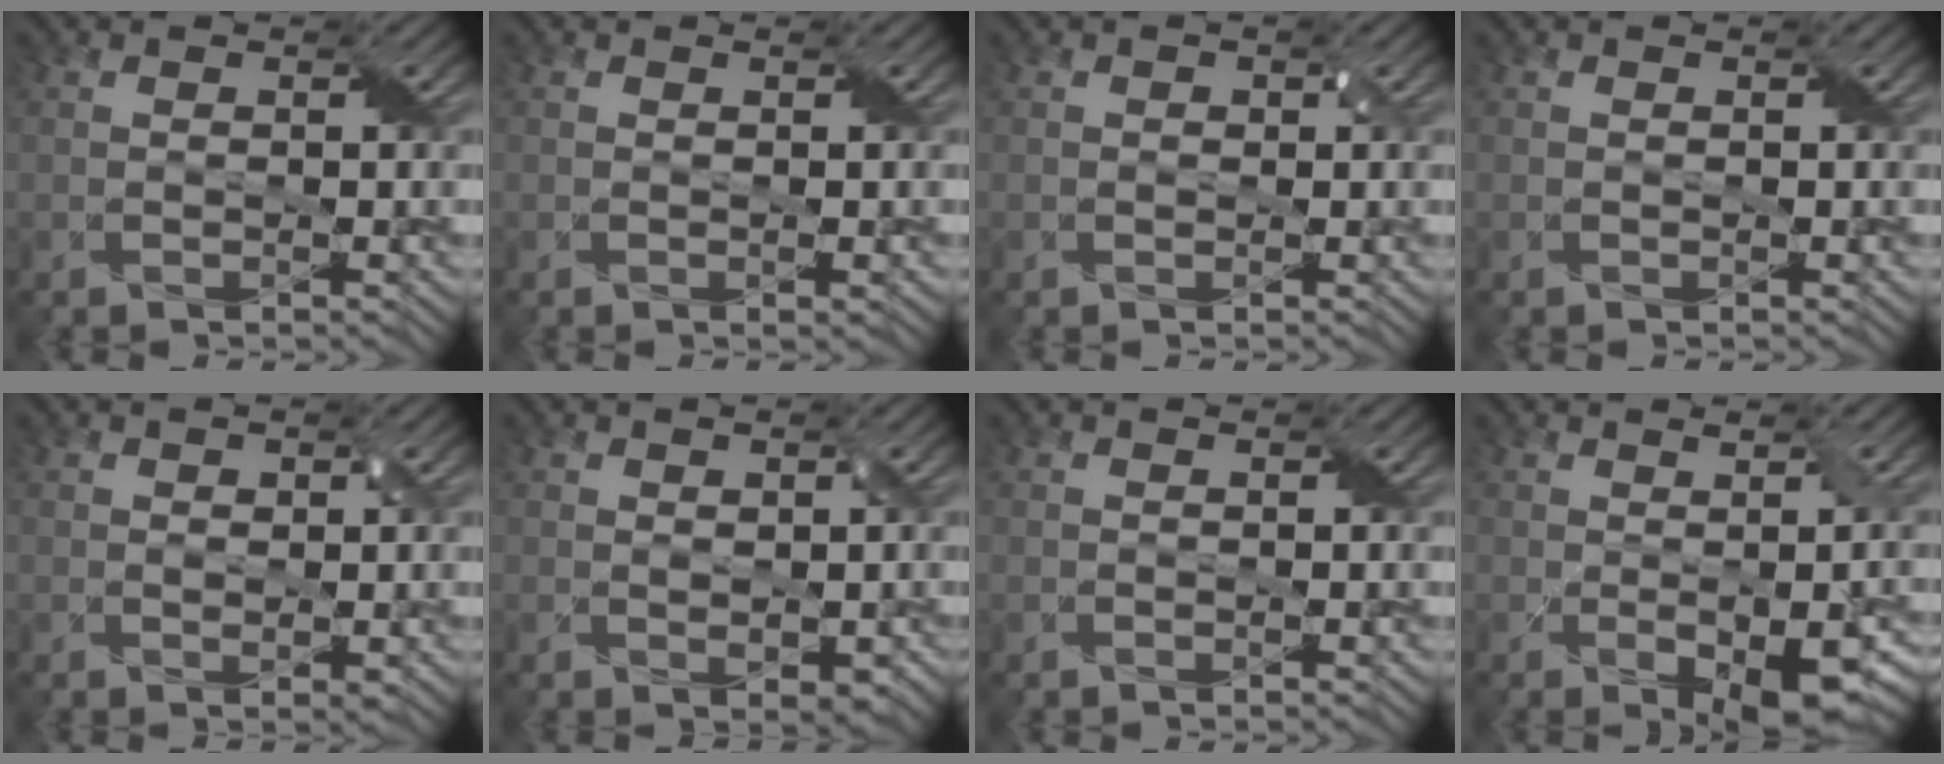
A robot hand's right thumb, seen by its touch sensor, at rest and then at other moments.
{"total": 0.6, "force": [0.1, 0.0, 0.6], "torque": [-0.011, 0.003, 0.001]}
{"total": 0.7, "force": [0.1, 0.6, 0.5], "torque": [-0.007, -0.002, 0.000]}
{"total": 0.0}
{"total": 1.6, "force": [0.3, 1.0, 1.2], "torque": [-0.024, -0.005, 0.011]}
{"total": 2.3, "force": [0.3, 1.5, 1.7], "torque": [-0.037, -0.008, 0.012]}
{"total": 0.0}
{"total": 6.0, "force": [-1.2, 2.2, 5.4], "torque": [-0.080, -0.013, -0.002]}